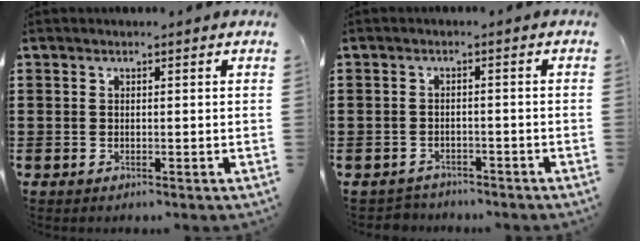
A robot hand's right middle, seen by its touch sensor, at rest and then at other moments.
{"total": 2.1, "force": [-2.0, 0.4, -0.3], "torque": [-0.004, -0.003, -0.045]}